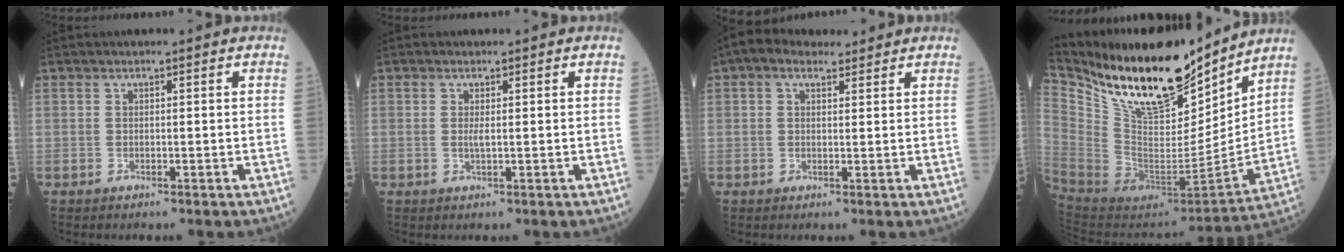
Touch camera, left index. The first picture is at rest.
{"total": 0.9, "force": [-0.1, 0.1, 0.9], "torque": [-0.024, -0.007, 0.000]}
{"total": 4.2, "force": [2.9, 2.2, 2.1], "torque": [-0.053, 0.032, 0.054]}
{"total": 24.4, "force": [19.7, 6.7, 12.8], "torque": [-0.247, -0.031, 0.343]}